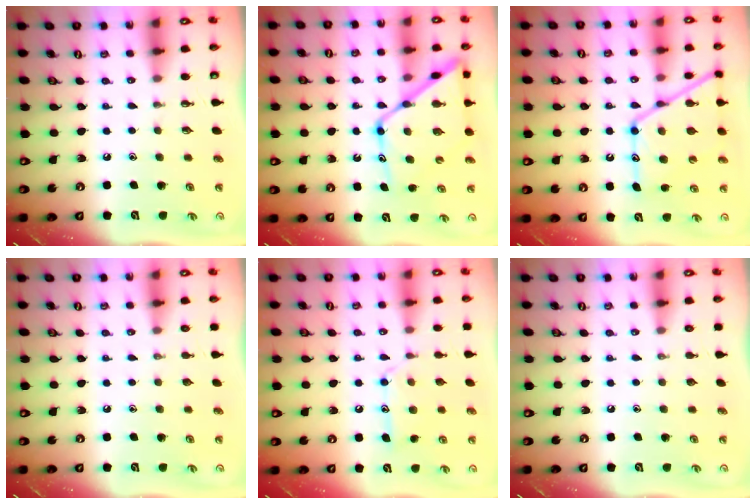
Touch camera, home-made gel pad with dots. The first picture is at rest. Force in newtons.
{"total": 16.5, "press": 16.5, "slide": 1.6}
{"total": 17.4, "press": 17.4, "slide": 1.6}
{"total": 0.0}
{"total": 13.0, "press": 12.9, "slide": 0.8}
{"total": 0.0}